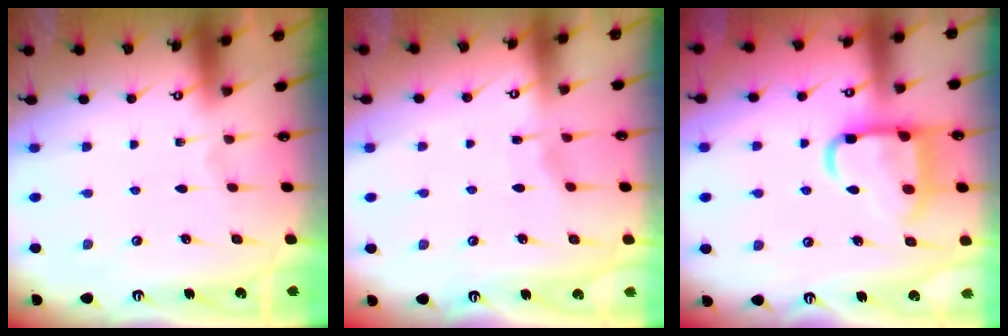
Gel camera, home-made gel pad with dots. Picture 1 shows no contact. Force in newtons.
{"total": 2.6, "press": 2.6, "slide": 0.4}
{"total": 13.5, "press": 13.4, "slide": 1.1}